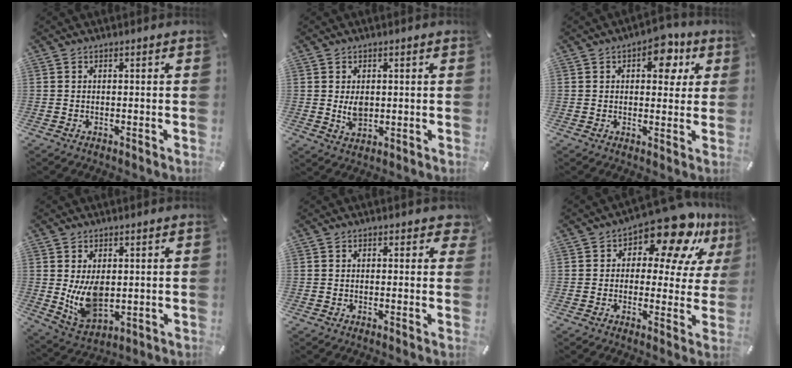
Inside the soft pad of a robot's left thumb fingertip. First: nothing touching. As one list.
[{"total": 4.4, "force": [0.4, 3.2, 3.0], "torque": [-0.056, -0.007, 0.002]}, {"total": 9.4, "force": [3.7, 5.6, 6.5], "torque": [-0.065, -0.014, 0.055]}, {"total": 9.4, "force": [1.0, 6.4, 6.7], "torque": [-0.138, -0.011, 0.018]}, {"total": 1.7, "force": [0.9, 1.1, 1.0], "torque": [0.003, -0.004, 0.010]}, {"total": 15.1, "force": [9.3, 7.3, 9.3], "torque": [-0.130, -0.065, 0.157]}]